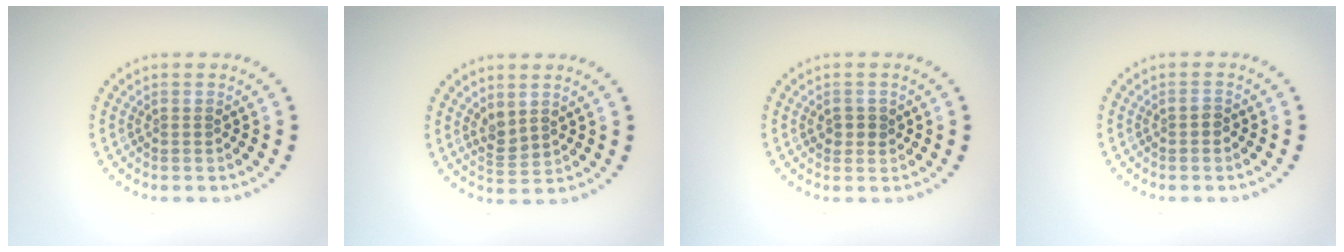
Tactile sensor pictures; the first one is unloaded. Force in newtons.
{"total": 1.7, "press": 1.5, "slide": 0.8}
{"total": 1.3, "press": 1.2, "slide": 0.5}
{"total": 0.8, "press": 0.8, "slide": 0.1}